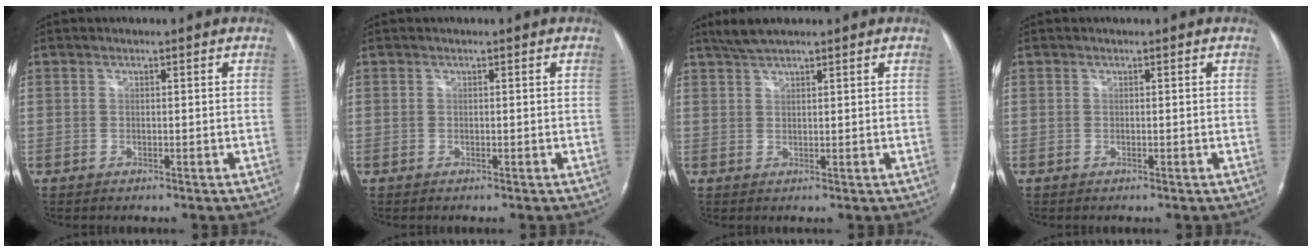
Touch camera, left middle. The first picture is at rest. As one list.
[{"total": 0.0}, {"total": 3.6, "force": [3.1, 0.3, 1.8], "torque": [-0.044, 0.011, 0.061]}, {"total": 0.0}]